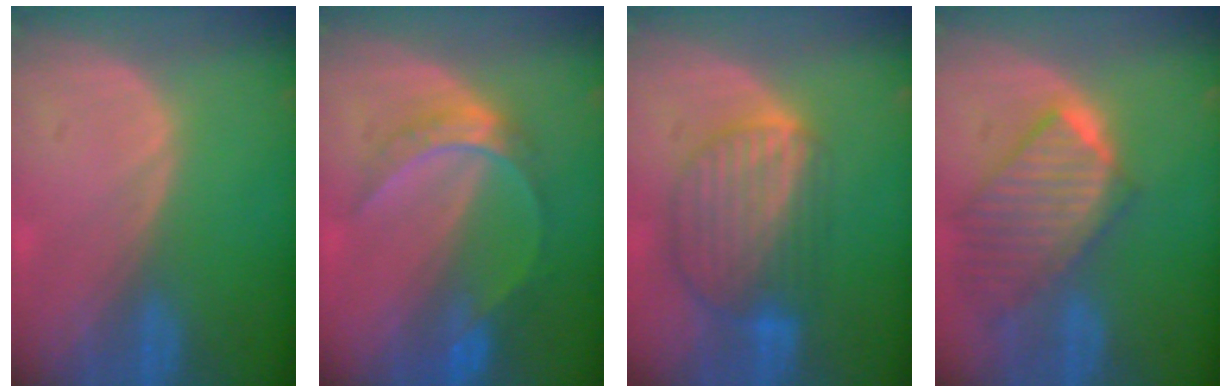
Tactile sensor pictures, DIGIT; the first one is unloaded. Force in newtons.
{"total": 6.5, "press": 5.6, "slide": 3.4}
{"total": 8.9, "press": 7.7, "slide": 4.4}
{"total": 9.9, "press": 8.7, "slide": 4.7}